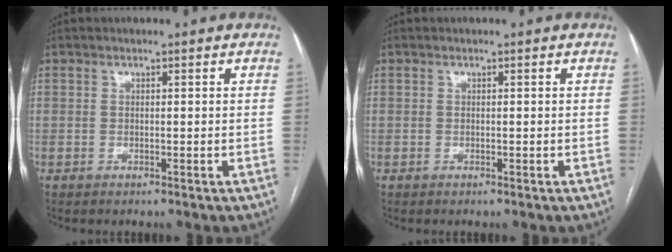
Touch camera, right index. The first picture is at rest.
{"total": 0.0}